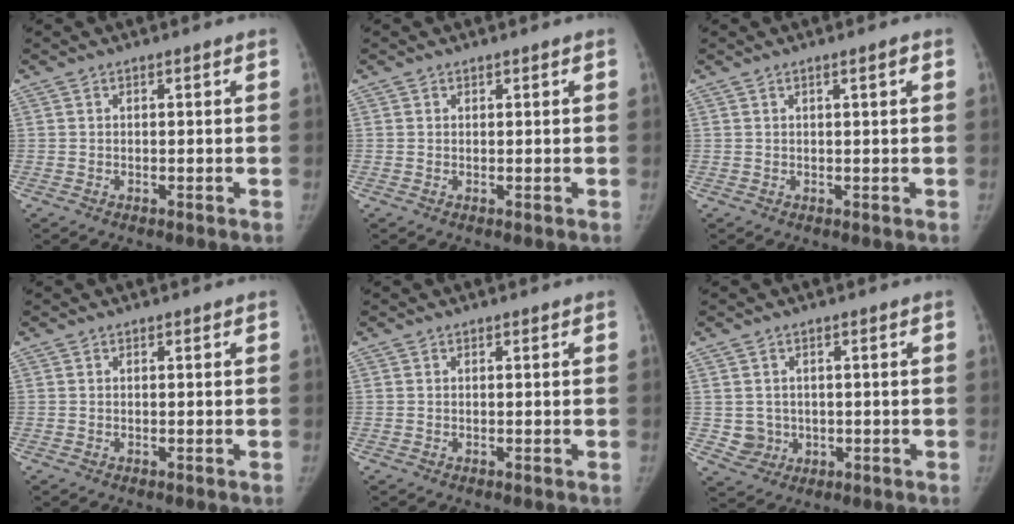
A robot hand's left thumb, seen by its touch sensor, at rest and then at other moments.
{"total": 0.0}
{"total": 1.3, "force": [0.6, 0.1, 1.2], "torque": [-0.020, 0.001, 0.008]}
{"total": 0.0}
{"total": 0.0}
{"total": 4.1, "force": [0.2, 3.9, 1.2], "torque": [-0.001, -0.001, 0.014]}